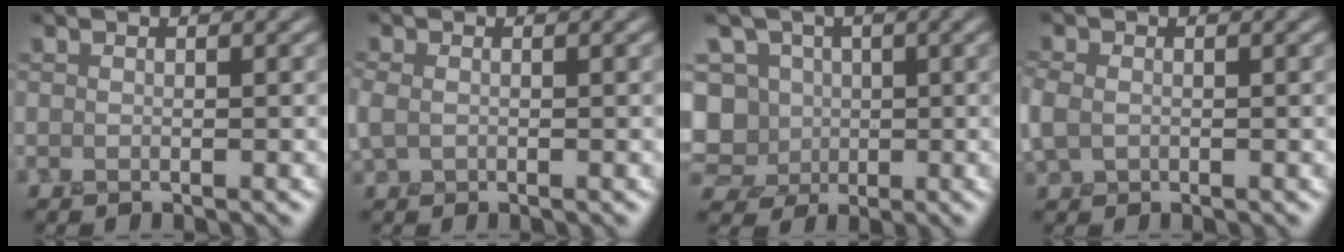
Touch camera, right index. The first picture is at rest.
{"total": 1.0, "force": [0.1, 0.9, 0.3], "torque": [-0.010, 0.005, -0.001]}
{"total": 10.9, "force": [1.6, 9.7, 4.6], "torque": [-0.099, 0.037, -0.007]}
{"total": 1.6, "force": [0.1, 1.5, 0.6], "torque": [-0.017, 0.005, -0.002]}